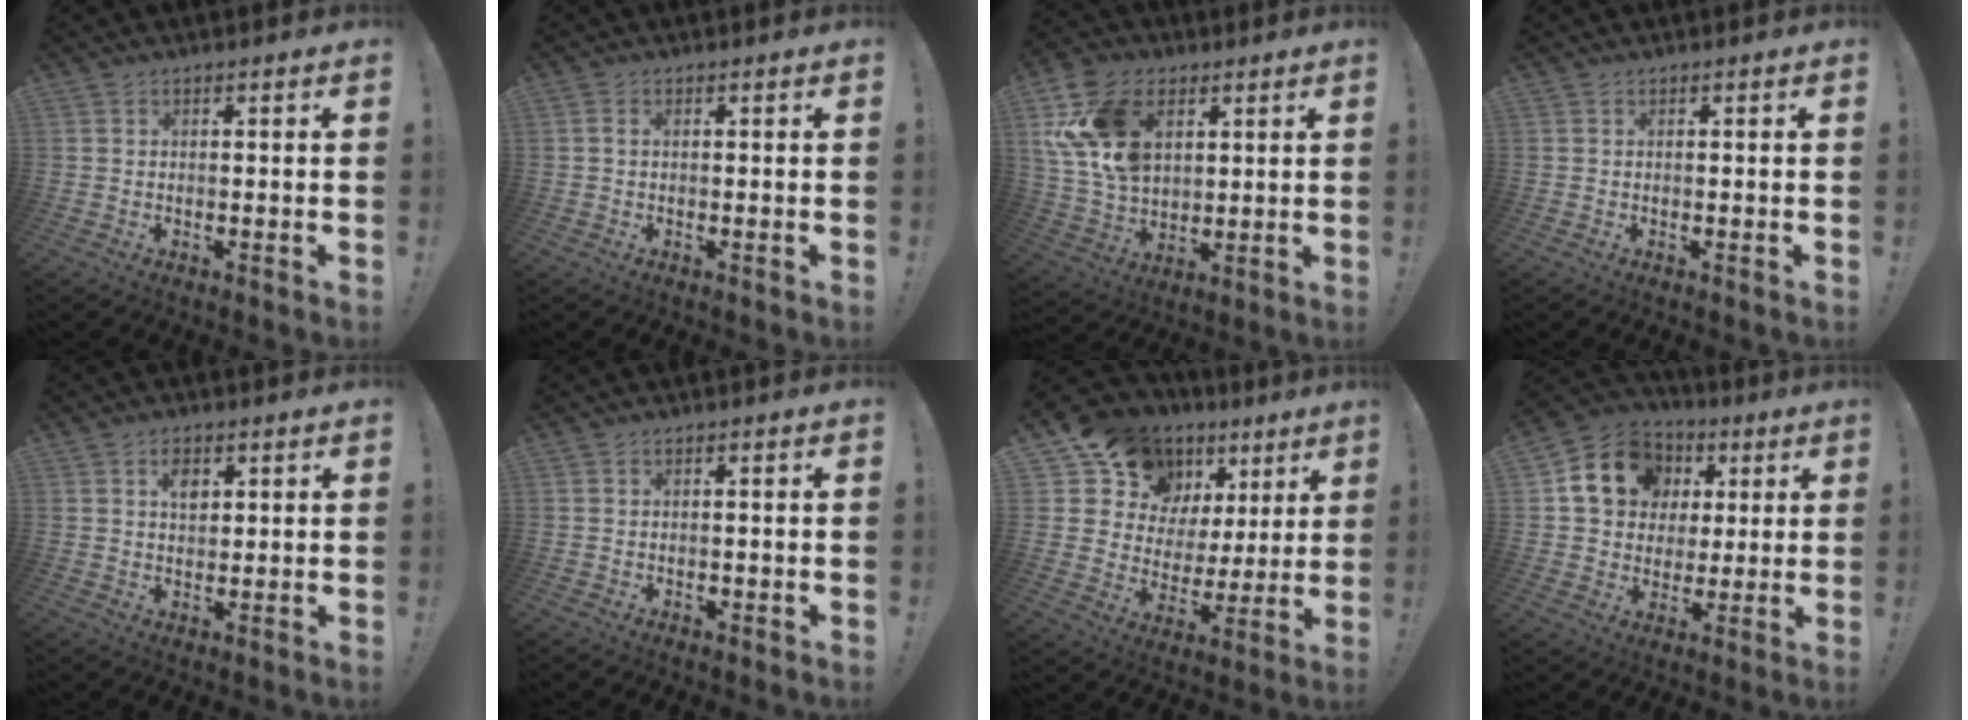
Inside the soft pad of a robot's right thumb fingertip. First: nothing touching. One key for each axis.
{"total": 0.7, "fx": 0.0, "fy": 0.3, "fz": 0.7, "tx": -0.016, "ty": 0.002, "tz": 0.000}
{"total": 19.0, "fx": 6.4, "fy": 13.5, "fz": 11.6, "tx": -0.217, "ty": -0.023, "tz": 0.125}
{"total": 0.0}
{"total": 4.2, "fx": 1.9, "fy": 2.7, "fz": 2.6, "tx": -0.027, "ty": -0.006, "tz": 0.029}
{"total": 0.7, "fx": -0.4, "fy": 0.5, "fz": 0.1, "tx": 0.001, "ty": 0.000, "tz": -0.008}
{"total": 13.5, "fx": 10.5, "fy": 8.0, "fz": 3.0, "tx": -0.060, "ty": -0.085, "tz": 0.207}
{"total": 16.2, "fx": 5.3, "fy": 13.5, "fz": 7.2, "tx": -0.097, "ty": -0.010, "tz": 0.116}